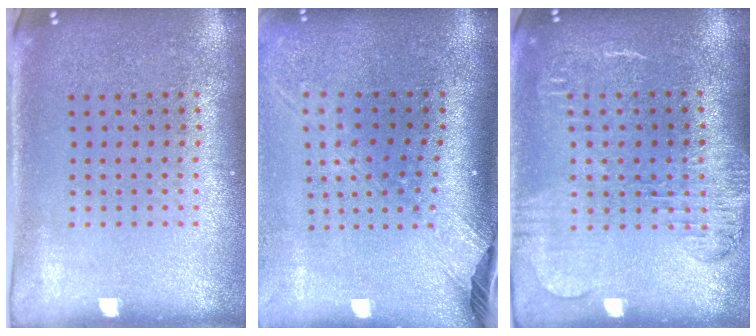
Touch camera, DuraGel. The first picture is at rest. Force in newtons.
{"total": 2.6, "press": 1.9, "slide": 1.7}
{"total": 1.7, "press": 1.5, "slide": 0.8}